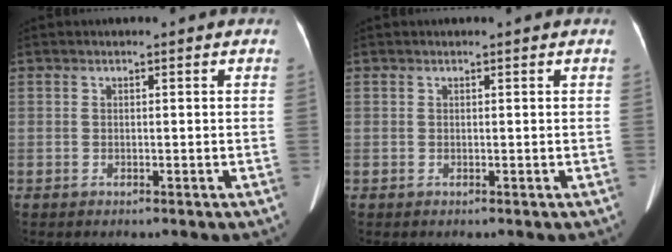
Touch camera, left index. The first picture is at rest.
{"total": 0.5, "force": [0.5, 0.0, 0.1], "torque": [-0.005, 0.006, 0.005]}